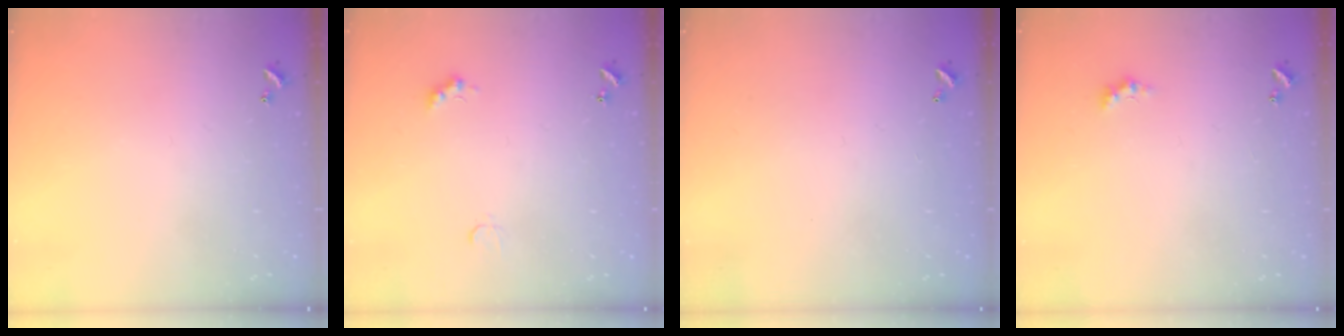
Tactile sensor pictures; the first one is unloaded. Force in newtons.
{"total": 2.4, "press": 2.3, "slide": 0.5}
{"total": 2.9, "press": 2.9, "slide": 0.1}
{"total": 1.1, "press": 1.1, "slide": 0.4}